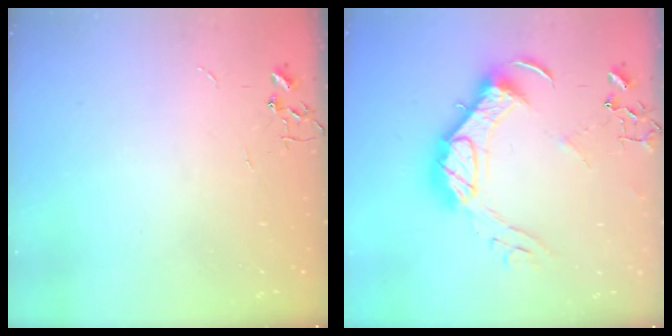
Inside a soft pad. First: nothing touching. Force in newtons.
{"total": 16.8, "press": 16.8, "slide": 1.4}